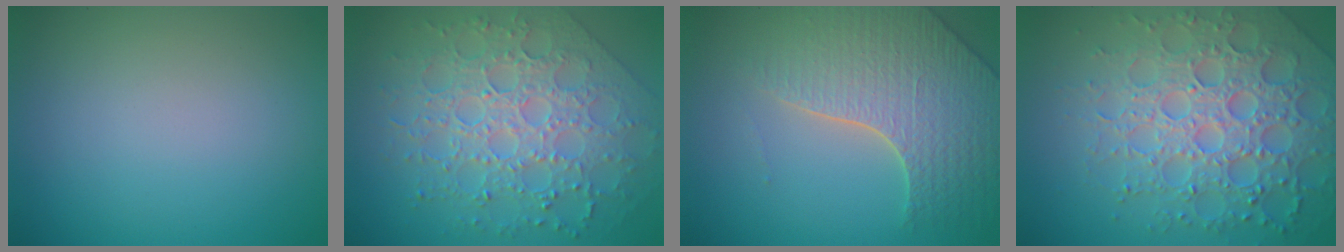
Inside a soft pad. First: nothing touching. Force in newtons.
{"total": 8.5, "press": 6.1, "slide": 5.9}
{"total": 5.5, "press": 4.8, "slide": 2.6}
{"total": 7.3, "press": 7.2, "slide": 1.6}